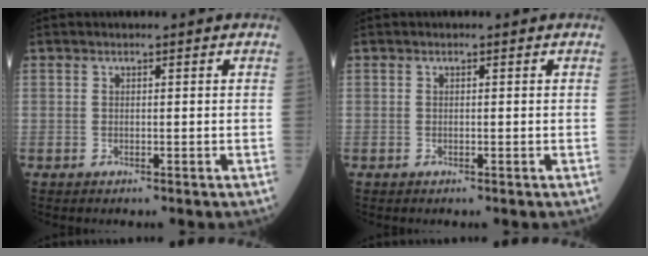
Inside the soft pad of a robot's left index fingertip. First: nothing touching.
{"total": 0.0}